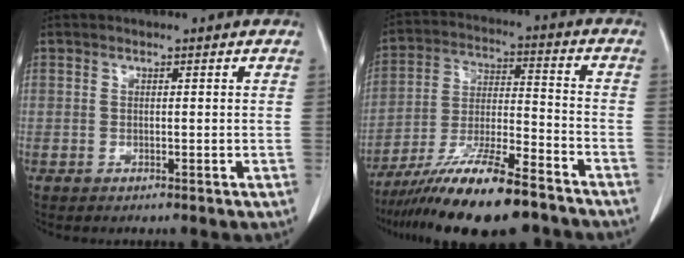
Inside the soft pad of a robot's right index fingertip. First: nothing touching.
{"total": 17.1, "force": [-13.2, 2.2, 10.7], "torque": [-0.196, -0.020, -0.230]}